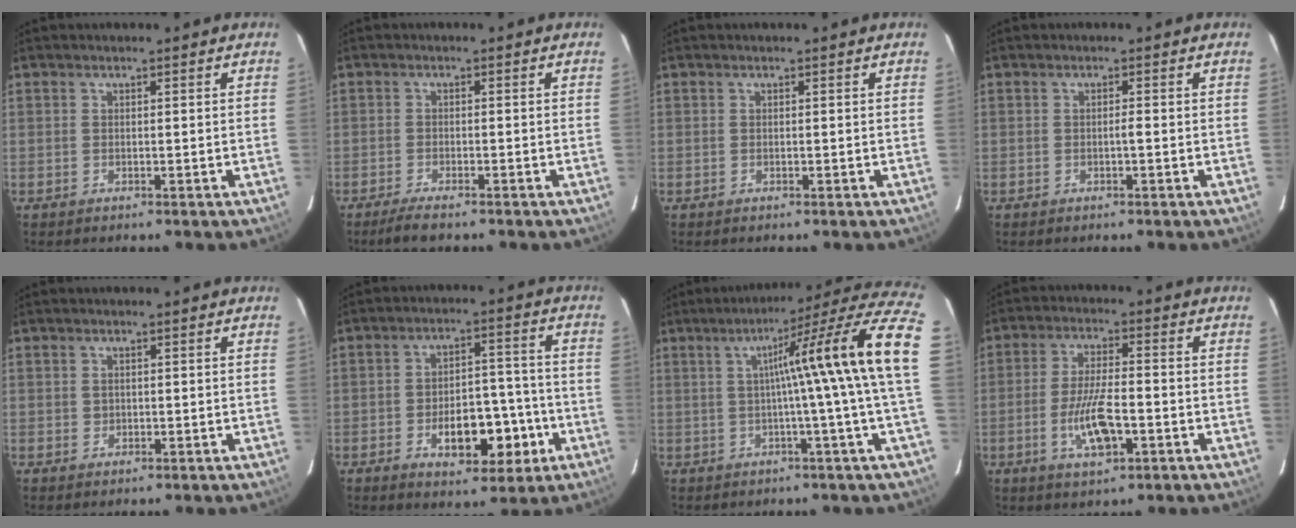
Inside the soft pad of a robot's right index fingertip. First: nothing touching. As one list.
[{"total": 3.8, "force": [-3.1, 0.4, 2.1], "torque": [-0.038, -0.008, -0.049]}, {"total": 0.0}, {"total": 0.7, "force": [-0.3, 0.0, 0.6], "torque": [-0.010, 0.001, -0.005]}, {"total": 0.7, "force": [0.1, 0.6, 0.3], "torque": [-0.004, 0.001, 0.002]}, {"total": 10.5, "force": [-3.8, 5.2, 8.3], "torque": [-0.120, 0.021, -0.048]}, {"total": 17.1, "force": [1.6, -2.2, 16.8], "torque": [-0.210, 0.023, 0.009]}, {"total": 8.1, "force": [-2.6, 2.1, 7.4], "torque": [-0.145, -0.003, -0.044]}]